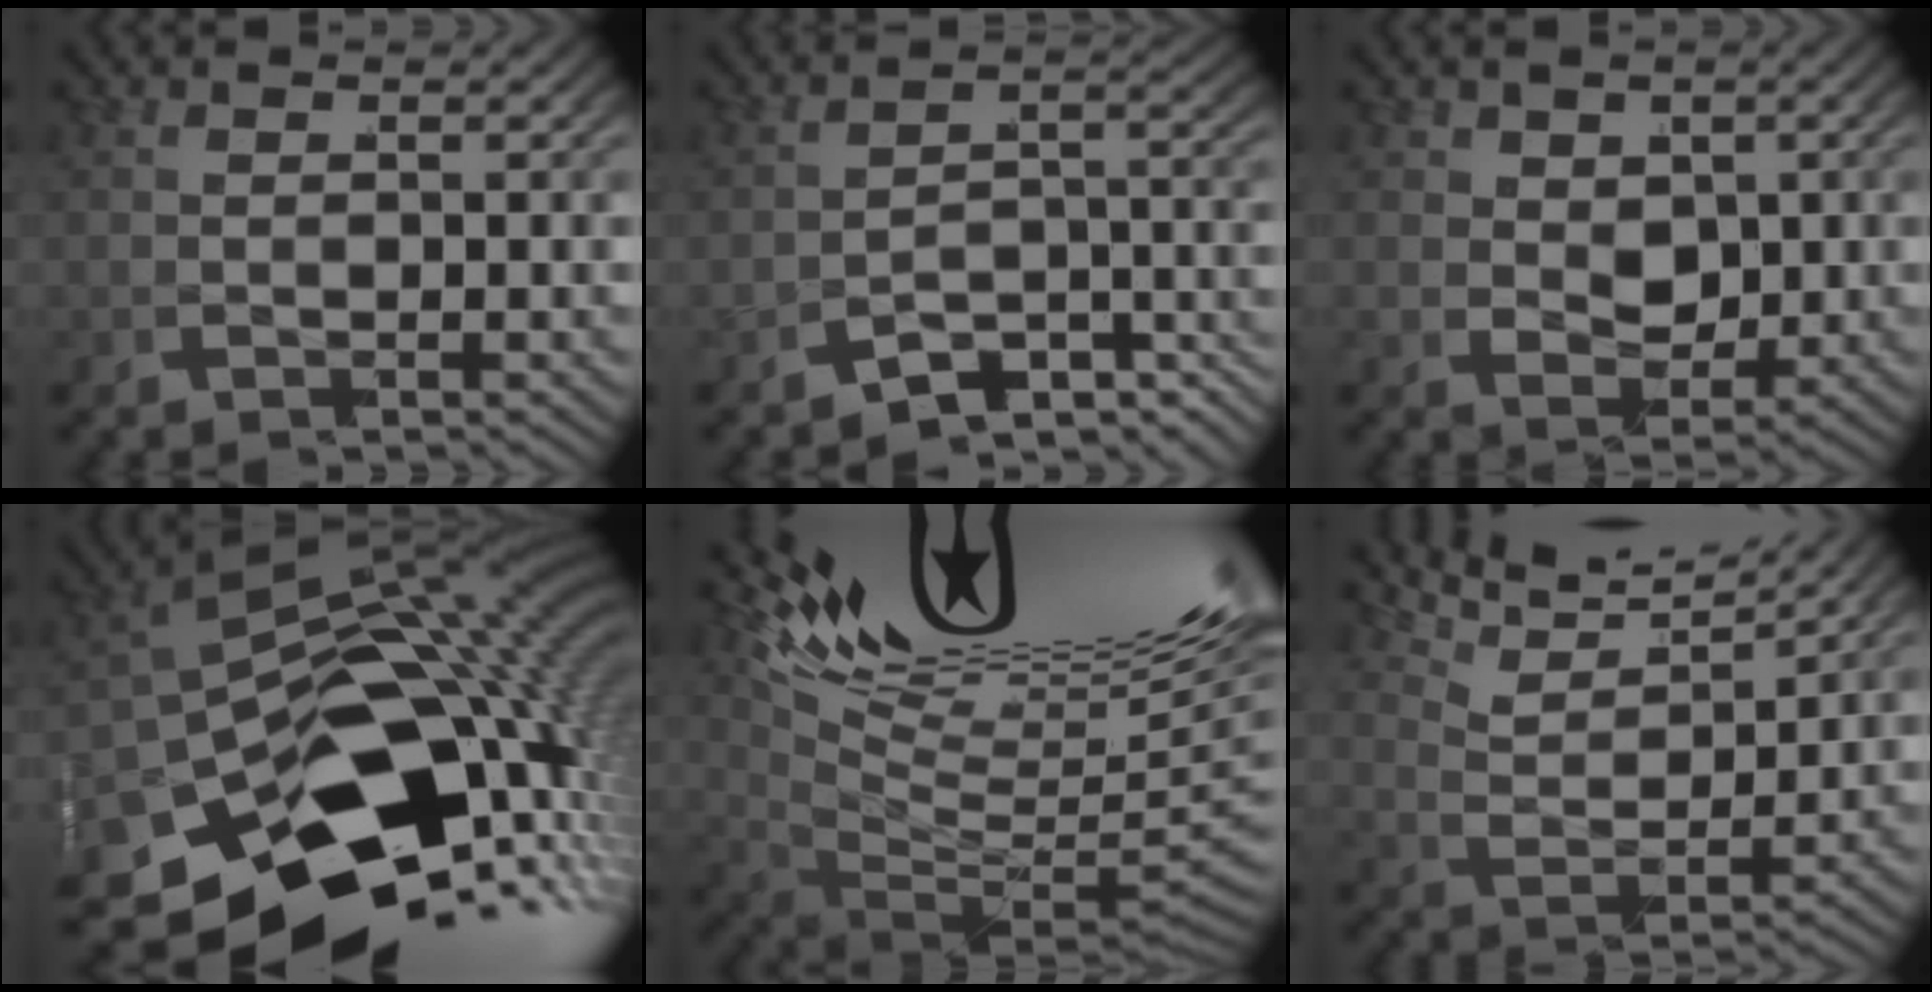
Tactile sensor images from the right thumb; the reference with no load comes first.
{"total": 7.1, "force": [-6.3, 1.9, 2.7], "torque": [-0.047, -0.010, -0.102]}
{"total": 1.1, "force": [0.4, 0.9, 0.5], "torque": [-0.014, -0.004, 0.010]}
{"total": 24.7, "force": [-7.1, 15.1, 18.2], "torque": [-0.290, -0.059, -0.085]}
{"total": 14.4, "force": [2.2, 8.1, 11.7], "torque": [-0.185, -0.018, 0.046]}
{"total": 4.1, "force": [3.1, 1.7, 2.0], "torque": [-0.056, 0.004, 0.047]}